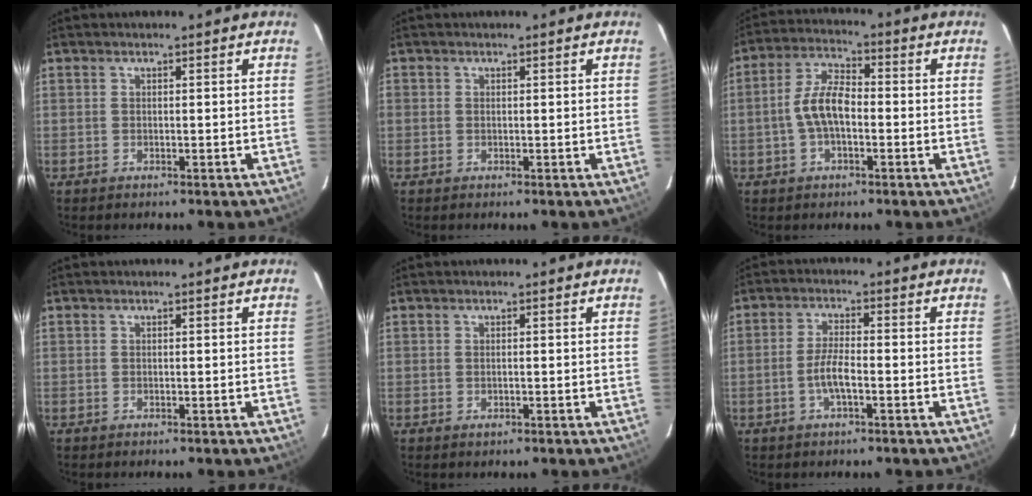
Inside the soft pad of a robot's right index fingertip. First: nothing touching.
{"total": 0.0}
{"total": 7.2, "force": [-1.5, 3.4, 6.2], "torque": [-0.128, 0.015, -0.029]}
{"total": 0.0}
{"total": 0.6, "force": [-0.1, 0.3, 0.5], "torque": [-0.008, 0.002, -0.002]}
{"total": 4.6, "force": [-1.8, 1.0, 4.1], "torque": [-0.087, 0.003, -0.035]}